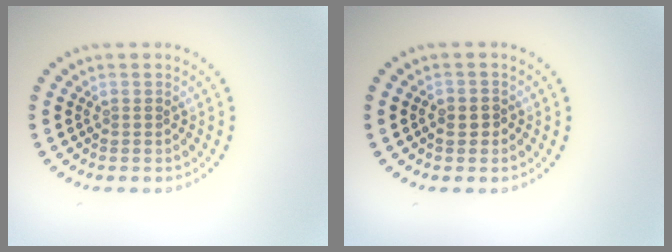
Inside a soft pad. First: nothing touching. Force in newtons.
{"total": 1.1, "press": 1.0, "slide": 0.4}